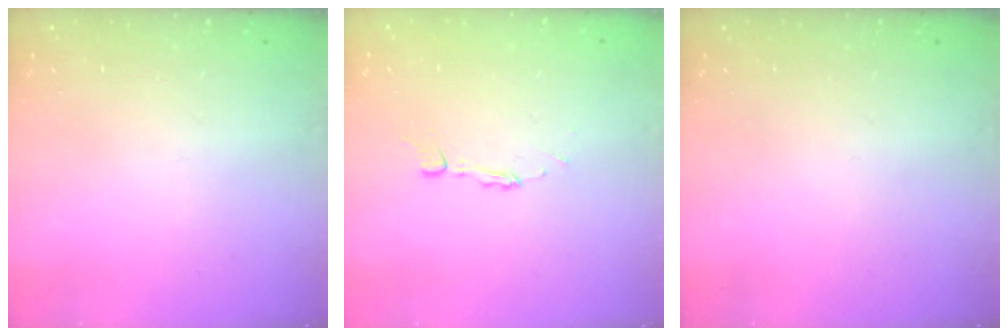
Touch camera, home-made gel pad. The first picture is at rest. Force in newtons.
{"total": 2.7, "press": 2.7, "slide": 0.2}
{"total": 0.0}